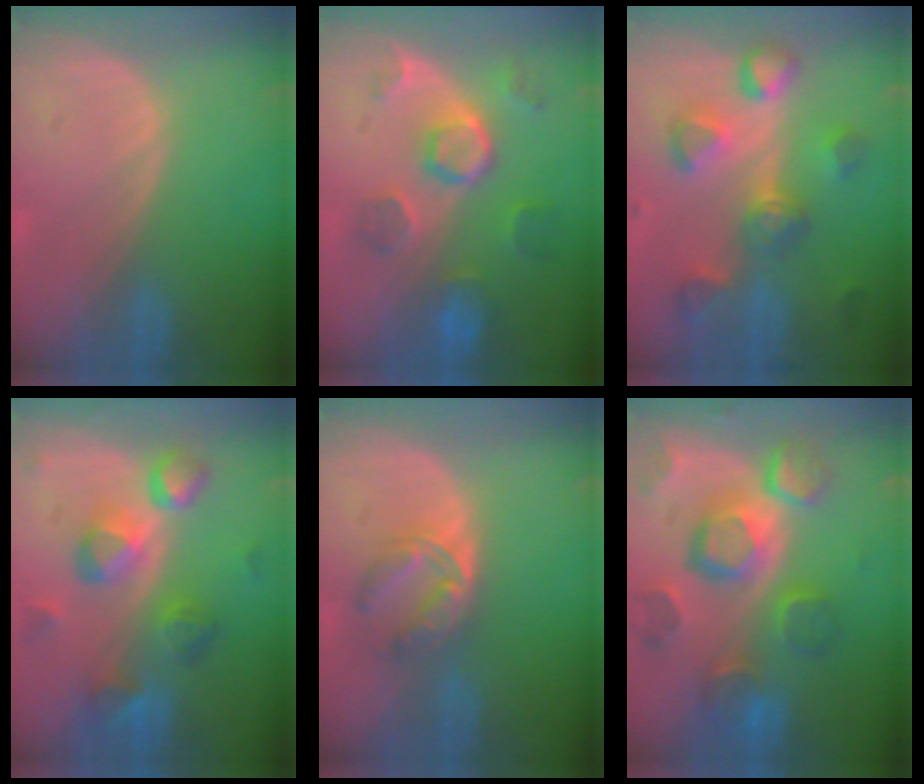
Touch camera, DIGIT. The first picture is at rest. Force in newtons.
{"total": 8.6, "press": 7.7, "slide": 4.0}
{"total": 8.2, "press": 8.1, "slide": 1.2}
{"total": 9.2, "press": 8.4, "slide": 3.8}
{"total": 5.6, "press": 5.4, "slide": 1.4}
{"total": 12.3, "press": 10.7, "slide": 6.0}